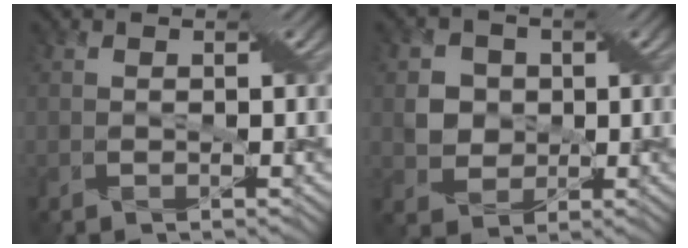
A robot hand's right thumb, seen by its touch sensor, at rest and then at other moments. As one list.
[{"total": 4.3, "force": [0.8, 4.0, 1.5], "torque": [-0.047, 0.004, 0.009]}]